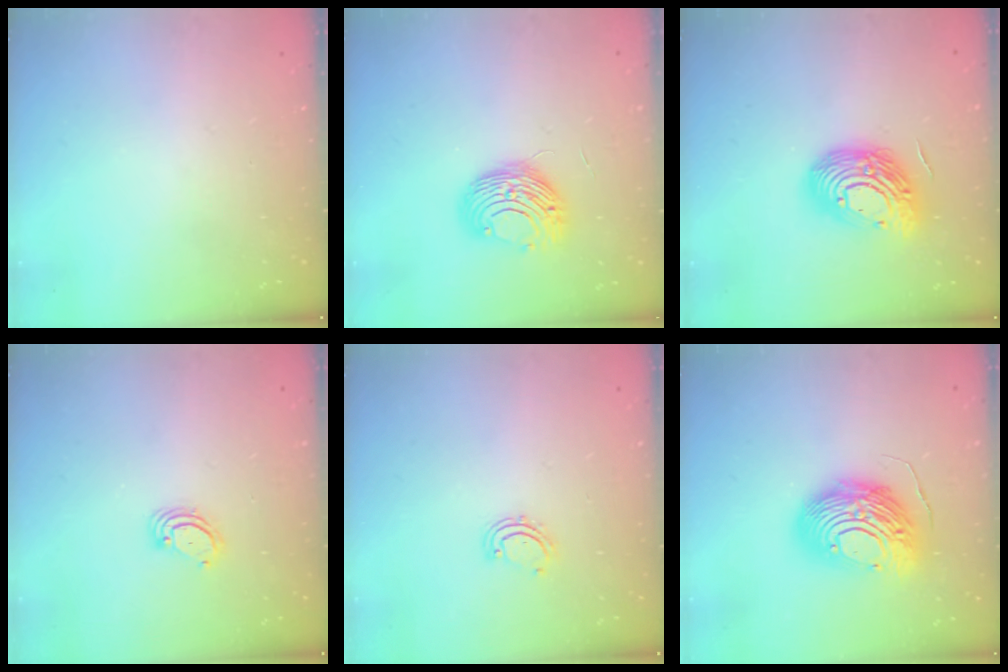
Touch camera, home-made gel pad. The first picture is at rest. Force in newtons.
{"total": 9.7, "press": 9.7, "slide": 0.1}
{"total": 17.3, "press": 17.2, "slide": 1.2}
{"total": 3.5, "press": 3.5, "slide": 0.3}
{"total": 3.5, "press": 3.5, "slide": 0.3}
{"total": 15.4, "press": 15.3, "slide": 1.5}